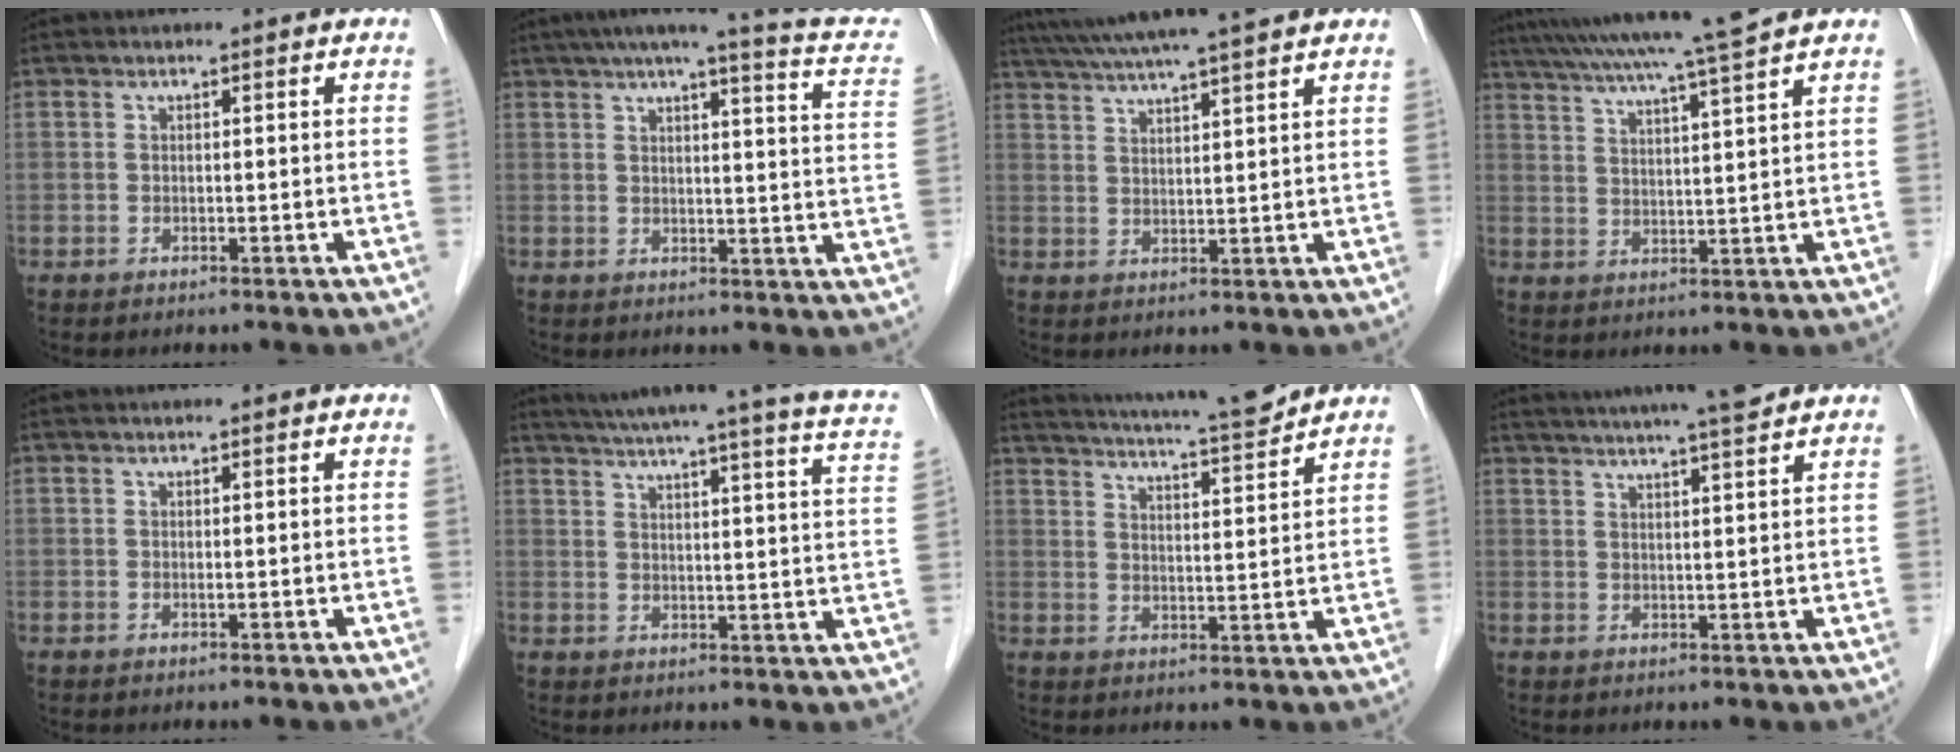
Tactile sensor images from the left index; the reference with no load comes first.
{"total": 16.0, "force": [12.1, 1.1, 10.4], "torque": [-0.149, 0.004, 0.130]}
{"total": 14.1, "force": [12.2, -0.3, 7.0], "torque": [-0.128, 0.029, 0.178]}
{"total": 14.6, "force": [12.5, -2.0, 7.3], "torque": [-0.132, -0.007, 0.181]}
{"total": 0.0}
{"total": 23.1, "force": [19.1, 0.2, 12.9], "torque": [-0.193, -0.019, 0.230]}
{"total": 12.3, "force": [11.3, -0.4, 4.7], "torque": [-0.087, -0.005, 0.164]}
{"total": 12.1, "force": [10.6, -0.1, 5.7], "torque": [-0.097, 0.010, 0.143]}